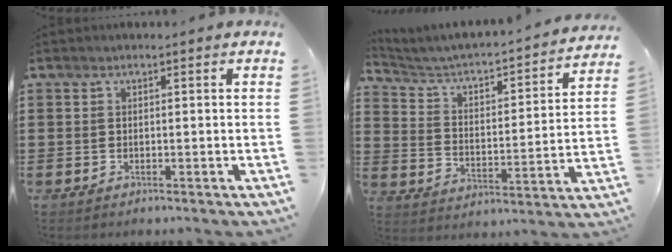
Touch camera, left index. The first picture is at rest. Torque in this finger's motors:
{"motor_torque": [2.14, 0.00, 0.01, 0.03]}